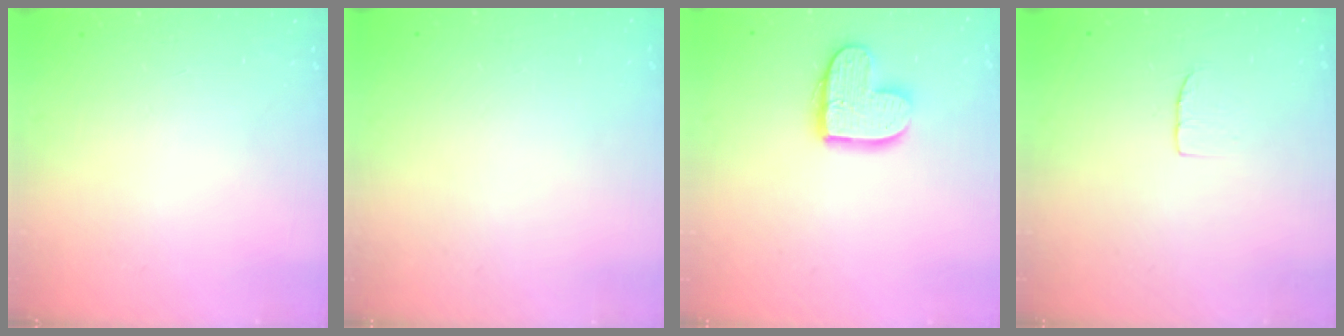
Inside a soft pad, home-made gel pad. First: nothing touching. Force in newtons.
{"total": 0.0}
{"total": 12.6, "press": 12.6, "slide": 0.9}
{"total": 3.9, "press": 3.9, "slide": 0.3}